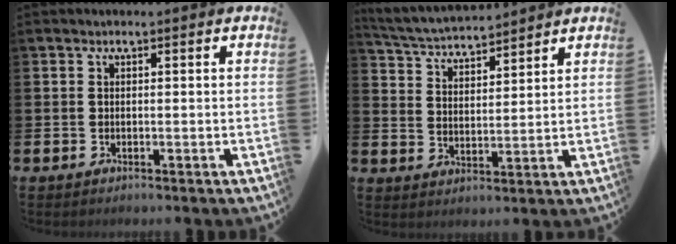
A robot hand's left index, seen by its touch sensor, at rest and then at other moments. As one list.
[{"total": 4.5, "force": [4.4, 0.4, 0.4], "torque": [-0.030, -0.032, 0.076]}]